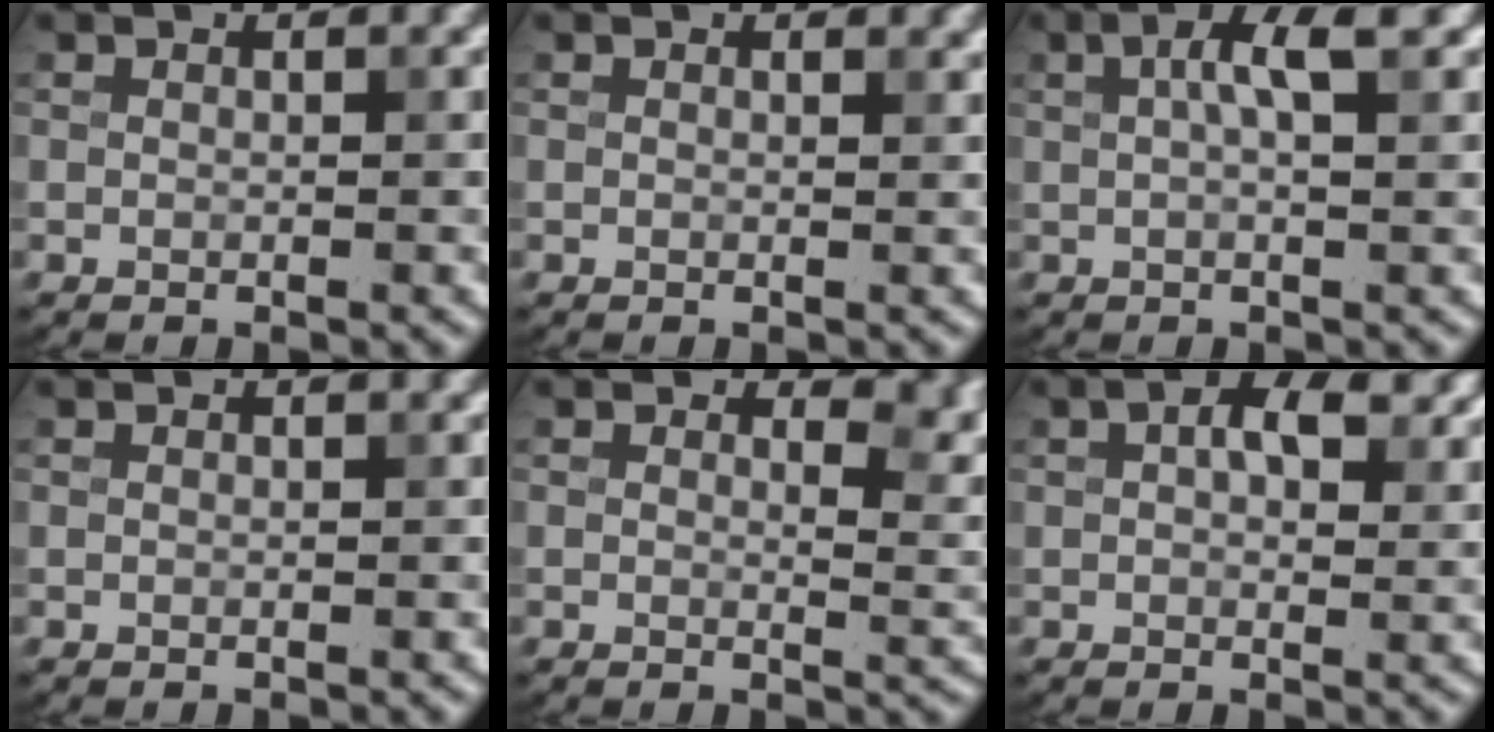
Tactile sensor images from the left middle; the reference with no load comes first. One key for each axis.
{"total": 0.6, "fx": 0.4, "fy": 0.3, "fz": 0.3, "tx": -0.003, "ty": -0.002, "tz": 0.006}
{"total": 4.0, "fx": 1.2, "fy": 1.2, "fz": 3.6, "tx": -0.067, "ty": 0.011, "tz": 0.017}
{"total": 0.0}
{"total": 4.5, "fx": 2.3, "fy": 2.3, "fz": 3.1, "tx": -0.034, "ty": -0.008, "tz": 0.027}
{"total": 4.6, "fx": 1.5, "fy": 2.6, "fz": 3.5, "tx": -0.053, "ty": 0.005, "tz": 0.021}